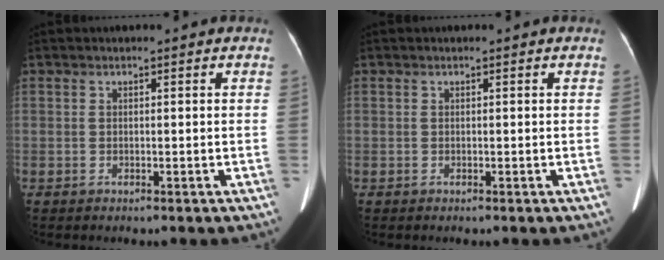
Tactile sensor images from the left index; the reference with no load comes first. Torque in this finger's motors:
{"motor_torque": [0.14, -0.04, 0.04, 0.01]}